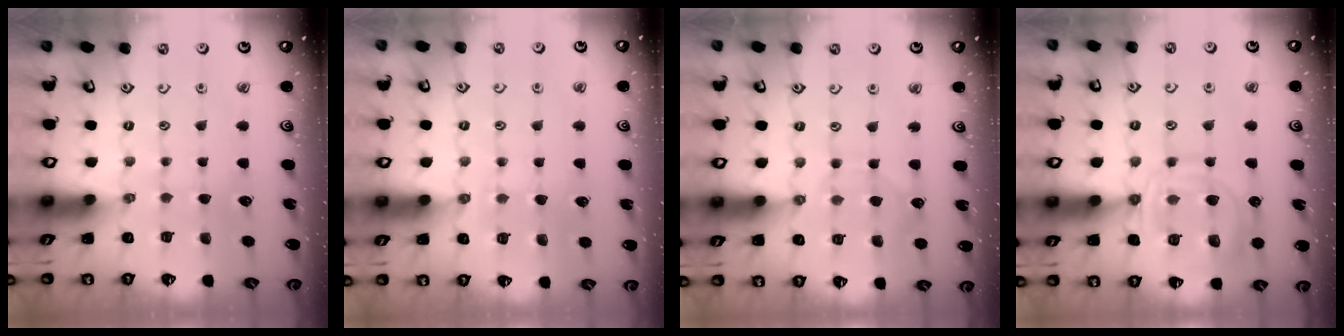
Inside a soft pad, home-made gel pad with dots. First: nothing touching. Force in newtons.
{"total": 2.5, "press": 2.5, "slide": 0.4}
{"total": 4.8, "press": 4.8, "slide": 0.4}
{"total": 13.6, "press": 13.6, "slide": 1.3}